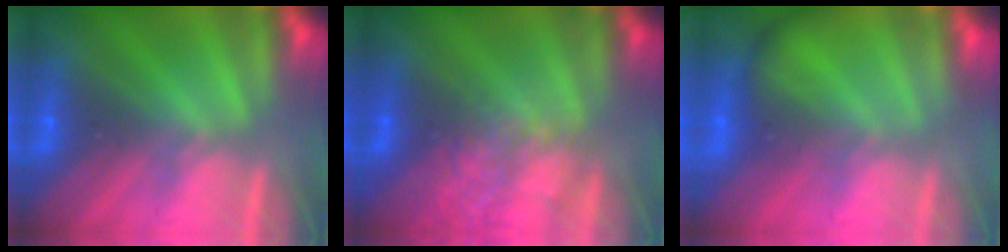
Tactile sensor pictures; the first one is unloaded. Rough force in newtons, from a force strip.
{"total": 2.2}
{"total": 2.2}